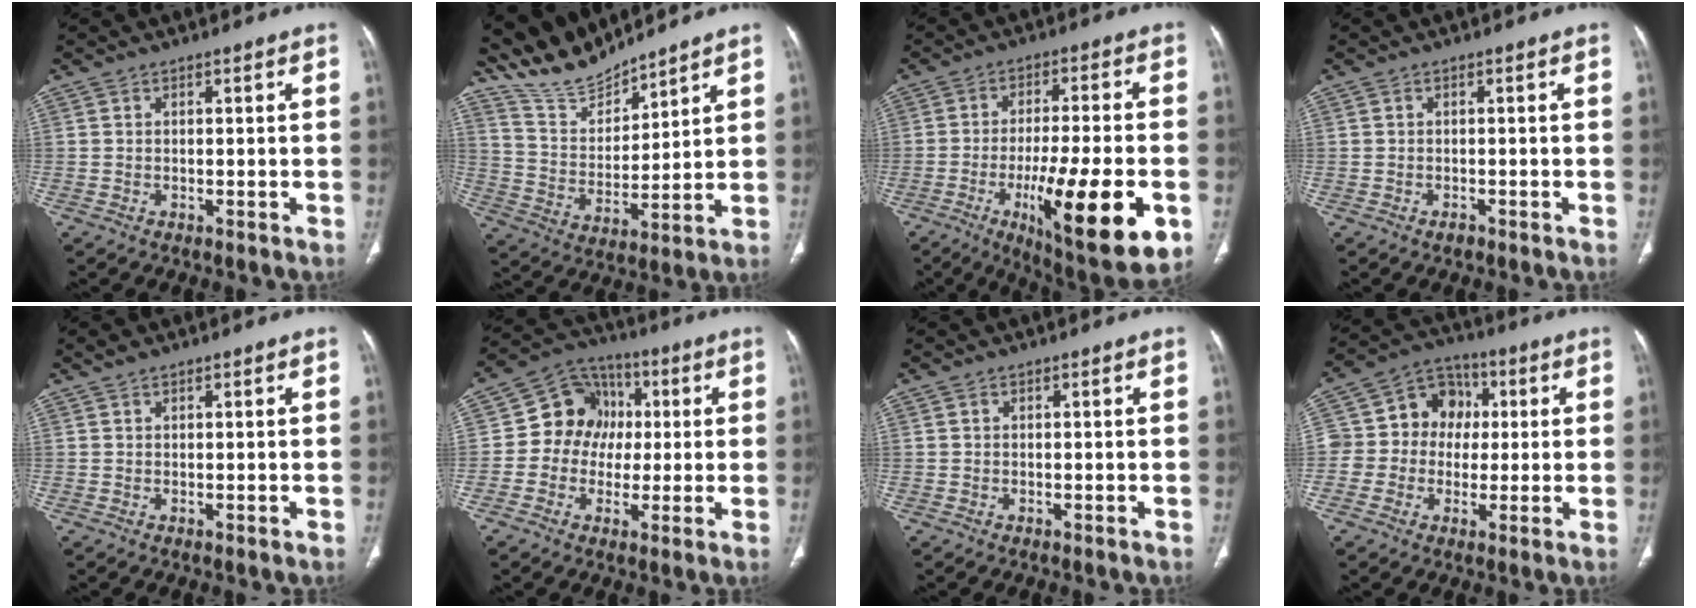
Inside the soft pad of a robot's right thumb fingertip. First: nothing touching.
{"total": 10.8, "force": [10.4, 2.1, 1.8], "torque": [-0.022, -0.060, 0.219]}
{"total": 20.5, "force": [-6.7, 5.1, 18.6], "torque": [-0.276, -0.003, -0.089]}
{"total": 0.8, "force": [-0.6, 0.5, 0.4], "torque": [-0.006, 0.001, -0.009]}
{"total": 1.4, "force": [1.0, 0.6, 0.7], "torque": [-0.011, 0.000, 0.018]}
{"total": 11.3, "force": [0.5, 10.0, 5.2], "torque": [-0.043, 0.024, -0.003]}
{"total": 0.0}
{"total": 11.6, "force": [0.9, 10.2, 5.5], "torque": [-0.052, 0.029, 0.005]}